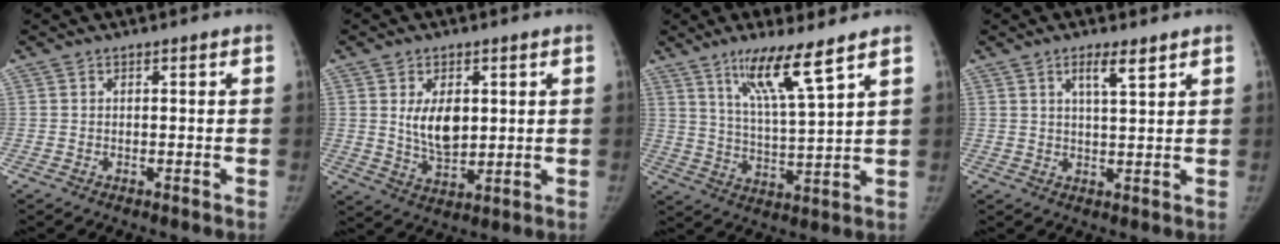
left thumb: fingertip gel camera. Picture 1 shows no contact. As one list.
[{"total": 8.1, "force": [1.7, 4.9, 6.2], "torque": [-0.083, -0.023, 0.039]}, {"total": 11.1, "force": [7.2, 0.7, 8.5], "torque": [-0.154, -0.047, 0.137]}, {"total": 4.4, "force": [2.7, 0.9, 3.4], "torque": [-0.057, -0.017, 0.049]}]